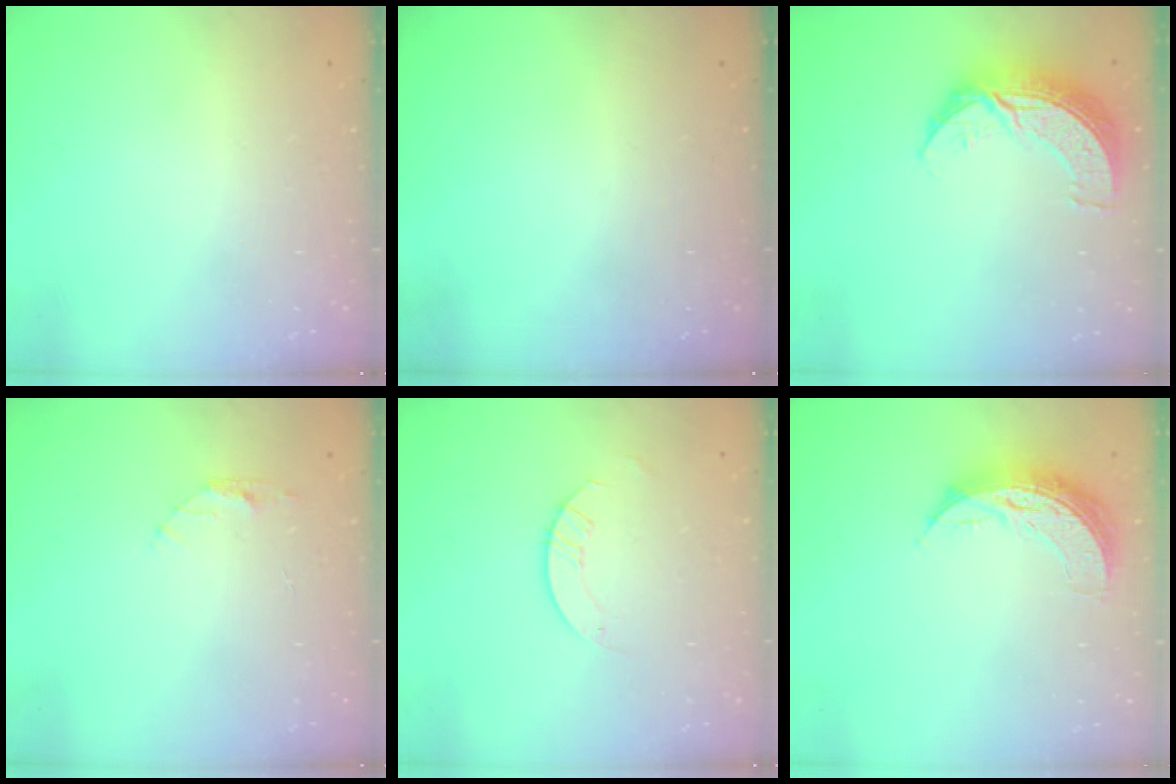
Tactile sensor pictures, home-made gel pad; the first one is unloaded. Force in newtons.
{"total": 0.0}
{"total": 10.3, "press": 10.2, "slide": 0.7}
{"total": 4.3, "press": 4.3, "slide": 0.5}
{"total": 2.9, "press": 2.9, "slide": 0.3}
{"total": 8.6, "press": 8.5, "slide": 0.5}